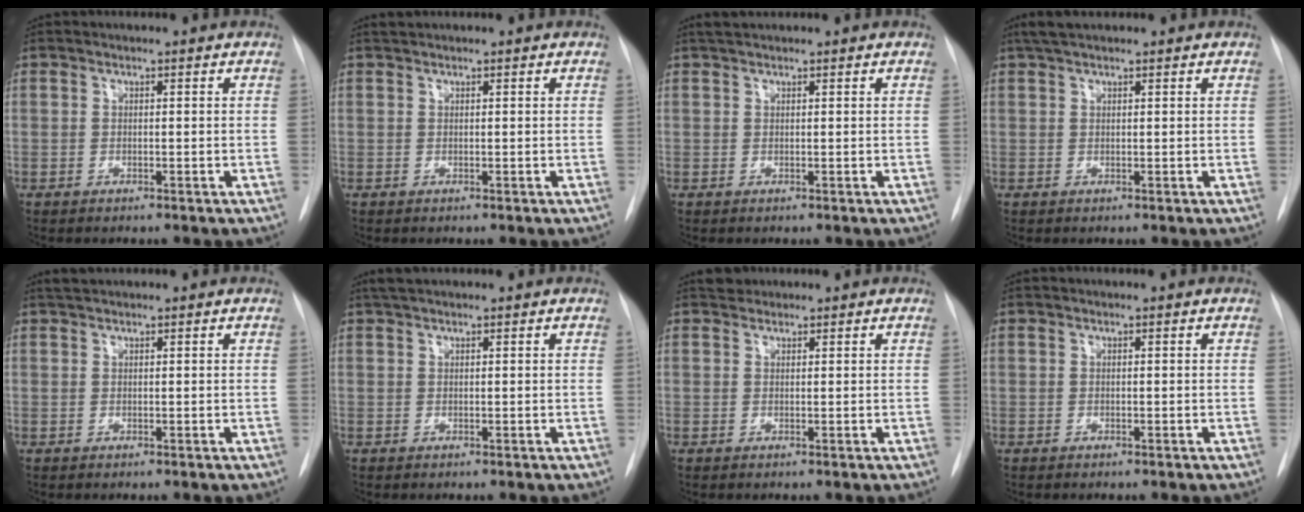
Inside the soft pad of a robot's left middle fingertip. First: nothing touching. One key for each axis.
{"total": 0.6, "fx": 0.6, "fy": -0.1, "fz": 0.1, "tx": -0.007, "ty": 0.008, "tz": 0.014}
{"total": 1.6, "fx": 1.4, "fy": 0.2, "fz": 0.7, "tx": -0.016, "ty": 0.014, "tz": 0.027}
{"total": 3.2, "fx": 2.6, "fy": 0.7, "fz": 1.8, "tx": -0.035, "ty": 0.022, "tz": 0.047}
{"total": 1.2, "fx": 1.2, "fy": 0.0, "fz": 0.4, "tx": -0.012, "ty": 0.011, "tz": 0.026}
{"total": 2.1, "fx": 1.7, "fy": 0.3, "fz": 1.0, "tx": -0.021, "ty": 0.018, "tz": 0.032}
{"total": 1.4, "fx": 1.2, "fy": 0.6, "fz": -0.1, "tx": 0.001, "ty": 0.009, "tz": 0.019}
{"total": 0.0}